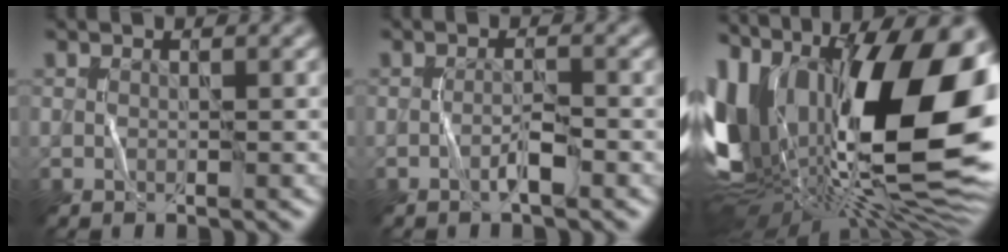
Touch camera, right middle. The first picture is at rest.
{"total": 1.3, "force": [-1.0, -0.1, 0.8], "torque": [-0.016, 0.013, -0.015]}
{"total": 21.1, "force": [3.9, 11.3, 17.4], "torque": [-0.310, -0.005, 0.064]}